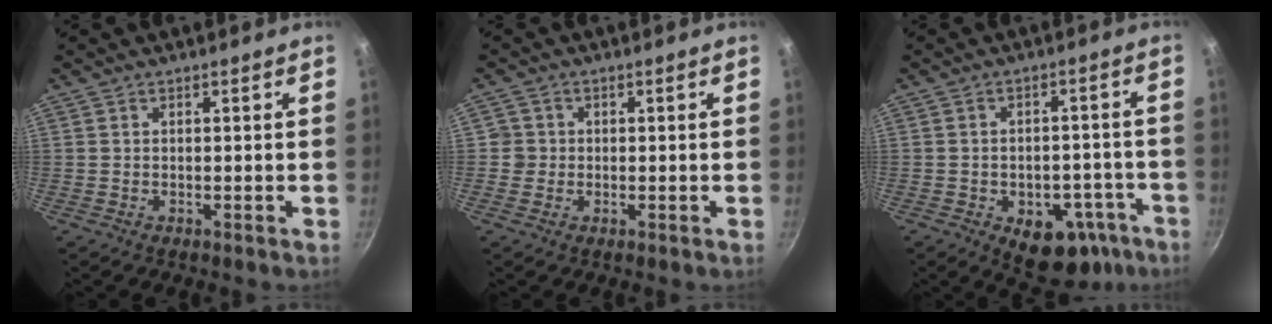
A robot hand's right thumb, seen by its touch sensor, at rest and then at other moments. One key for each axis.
{"total": 2.5, "fx": -0.1, "fy": 2.5, "fz": 0.0, "tx": 0.021, "ty": 0.009, "tz": -0.005}
{"total": 12.6, "fx": -6.6, "fy": 7.4, "fz": 7.6, "tx": -0.069, "ty": 0.042, "tz": -0.083}